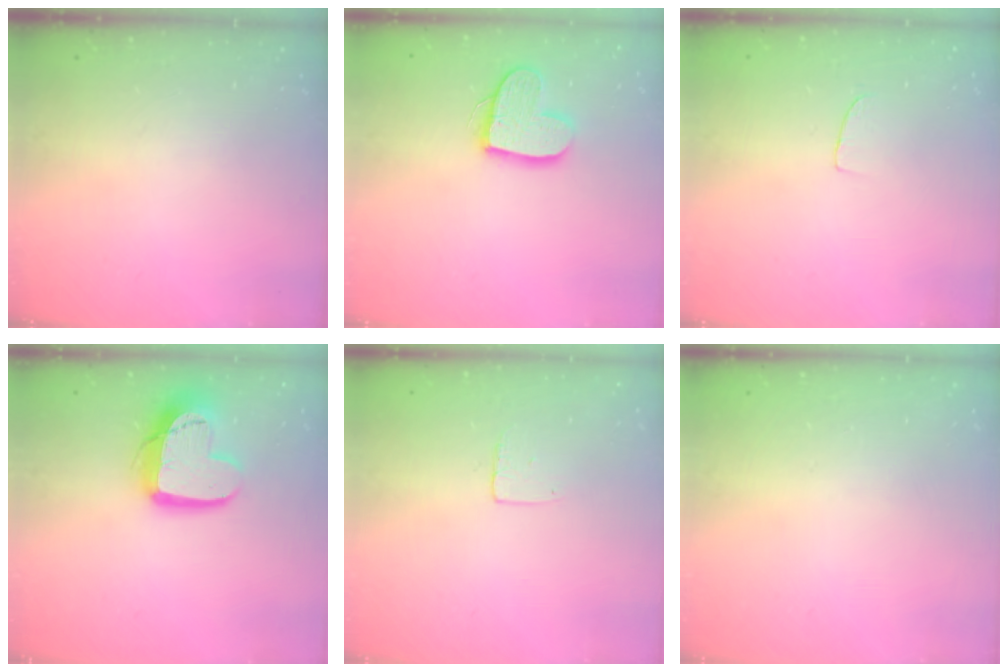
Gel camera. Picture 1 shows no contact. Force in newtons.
{"total": 13.7, "press": 13.6, "slide": 1.1}
{"total": 2.5, "press": 2.5, "slide": 0.1}
{"total": 14.0, "press": 13.9, "slide": 1.3}
{"total": 3.6, "press": 3.6, "slide": 0.3}
{"total": 0.0}